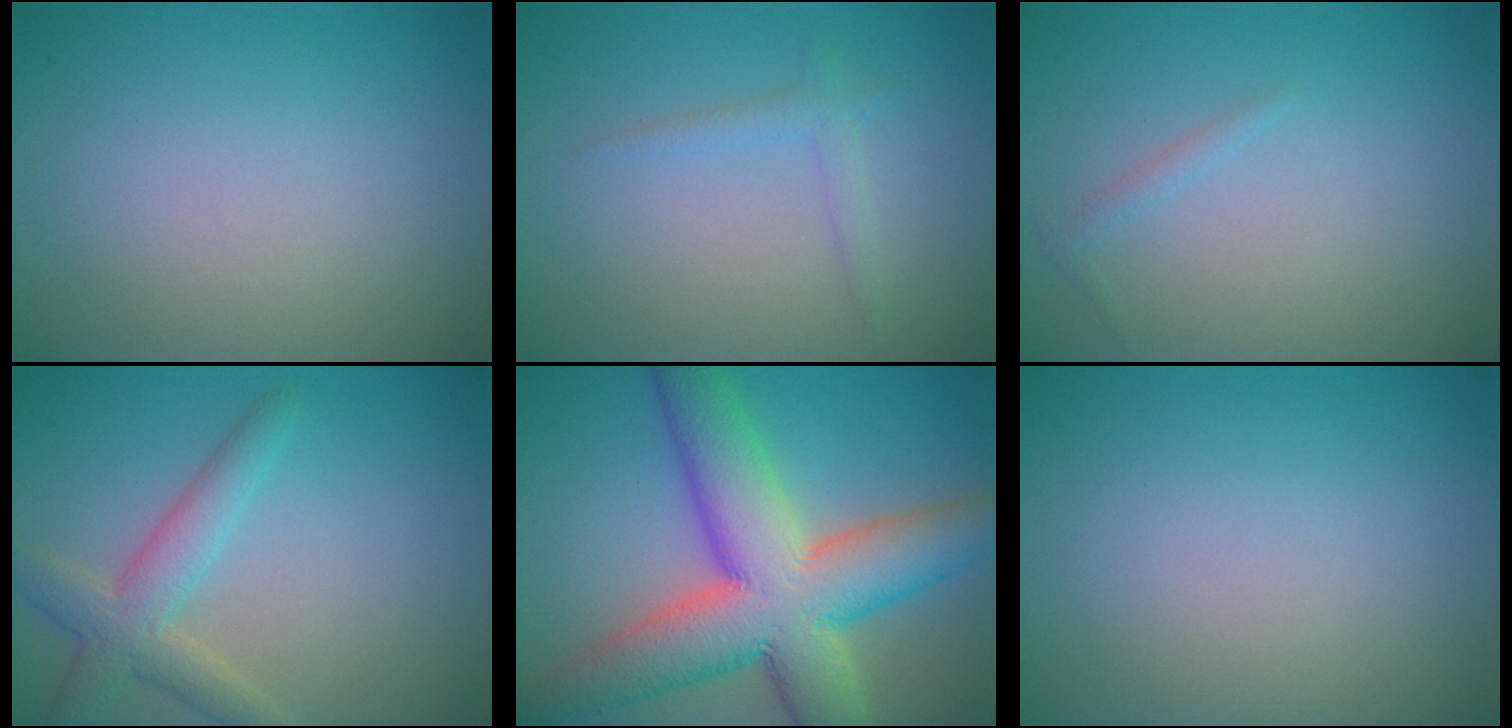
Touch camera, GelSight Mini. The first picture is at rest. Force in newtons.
{"total": 1.4, "press": 1.4, "slide": 0.1}
{"total": 0.8, "press": 0.8, "slide": 0.0}
{"total": 3.8, "press": 3.8, "slide": 0.3}
{"total": 12.7, "press": 12.6, "slide": 0.4}
{"total": 0.0}